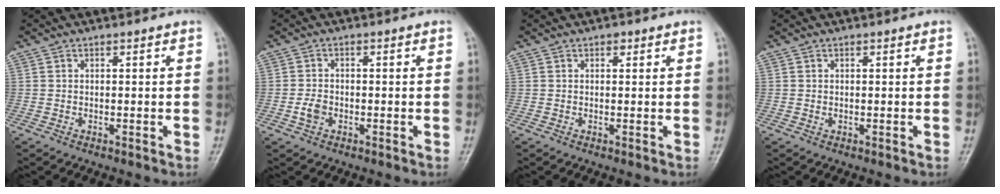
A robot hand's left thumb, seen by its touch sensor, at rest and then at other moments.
{"total": 2.8, "force": [-1.0, 2.0, 1.7], "torque": [-0.030, 0.007, -0.021]}
{"total": 0.9, "force": [0.5, 0.6, 0.5], "torque": [0.001, -0.001, 0.004]}
{"total": 0.6, "force": [0.1, 0.4, 0.3], "torque": [-0.003, 0.000, 0.001]}